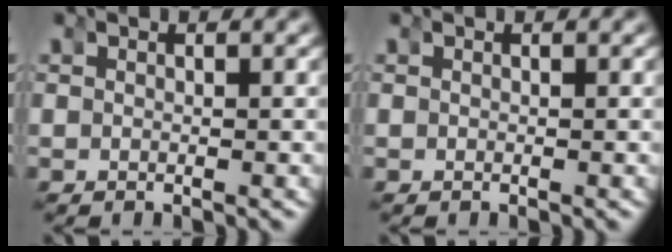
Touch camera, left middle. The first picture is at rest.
{"total": 0.0}